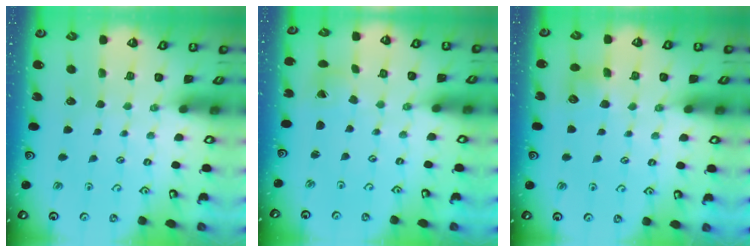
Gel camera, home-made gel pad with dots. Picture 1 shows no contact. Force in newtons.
{"total": 0.7, "press": 0.7, "slide": 0.1}
{"total": 5.8, "press": 5.7, "slide": 0.6}